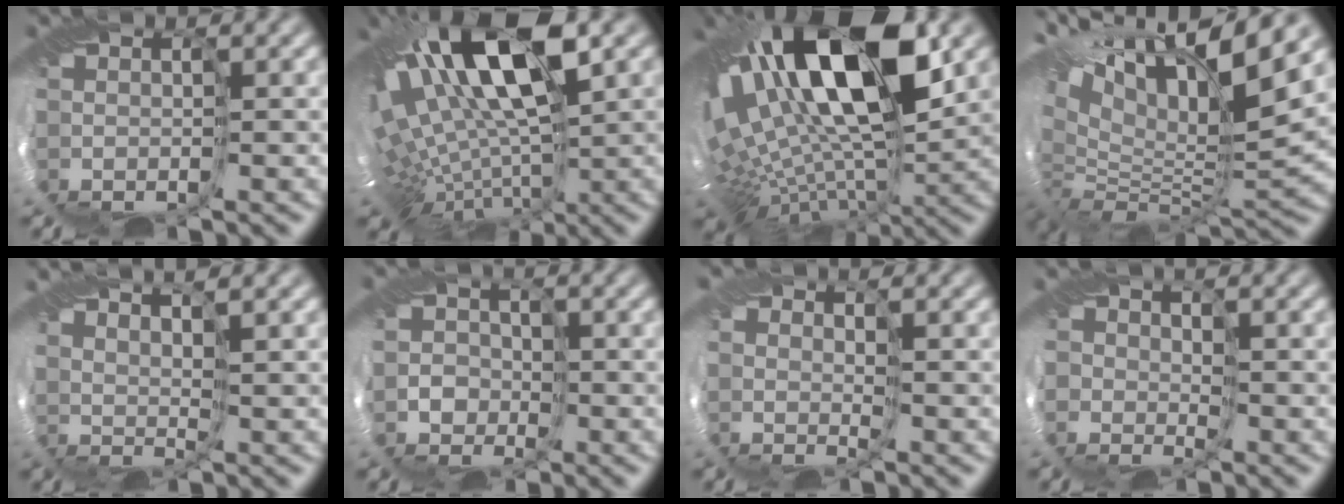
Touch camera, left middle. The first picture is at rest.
{"total": 15.0, "force": [3.9, 6.2, 13.1], "torque": [-0.226, 0.001, 0.079]}
{"total": 16.7, "force": [5.2, 6.6, 14.4], "torque": [-0.230, 0.007, 0.095]}
{"total": 12.6, "force": [6.8, 5.1, 9.3], "torque": [-0.216, 0.018, 0.125]}
{"total": 3.5, "force": [3.4, -0.9, -0.1], "torque": [0.003, 0.010, 0.045]}
{"total": 2.2, "force": [0.5, 1.2, -1.7], "torque": [0.043, 0.012, -0.001]}
{"total": 2.3, "force": [1.4, -1.0, -1.5], "torque": [0.020, 0.002, 0.025]}
{"total": 1.4, "force": [1.0, 0.7, -0.7], "torque": [0.004, -0.003, 0.023]}